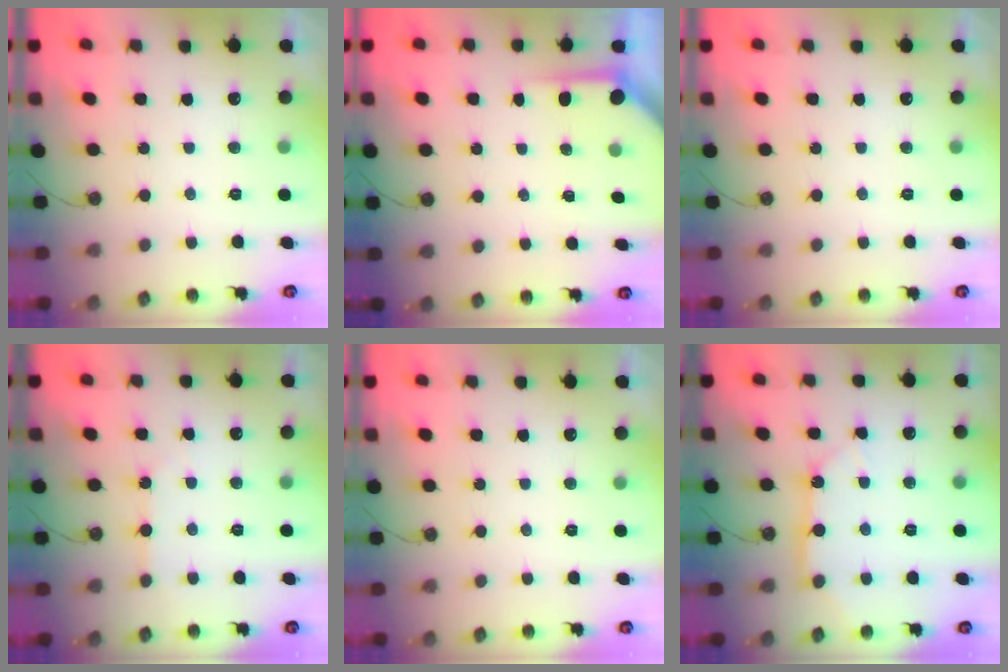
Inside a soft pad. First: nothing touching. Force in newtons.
{"total": 3.4, "press": 3.4, "slide": 0.3}
{"total": 0.0}
{"total": 3.3, "press": 3.3, "slide": 0.5}
{"total": 0.0}
{"total": 9.7, "press": 9.6, "slide": 1.3}